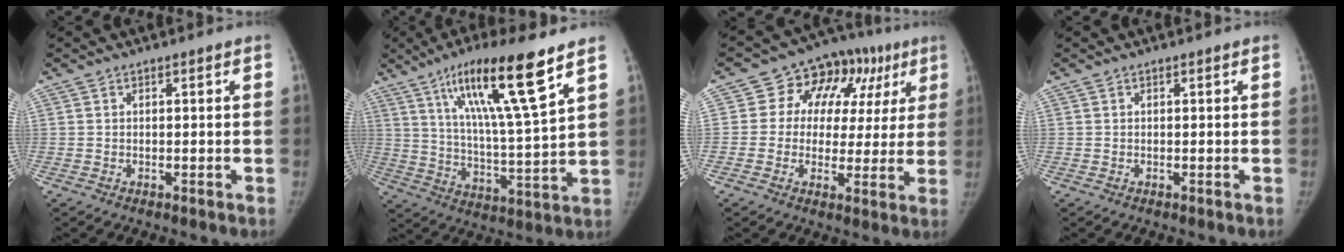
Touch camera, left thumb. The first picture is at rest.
{"total": 18.4, "force": [10.6, 1.8, 14.9], "torque": [-0.250, -0.048, 0.185]}
{"total": 14.4, "force": [4.4, 11.0, 8.1], "torque": [-0.041, 0.026, 0.056]}
{"total": 0.0}